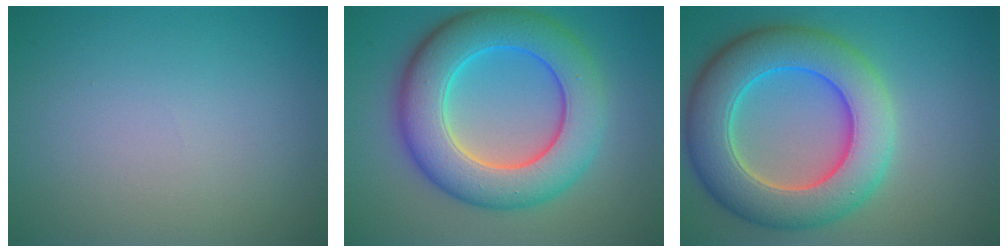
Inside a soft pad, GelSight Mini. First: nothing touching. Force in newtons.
{"total": 9.8, "press": 9.8, "slide": 0.2}
{"total": 9.7, "press": 9.7, "slide": 0.2}